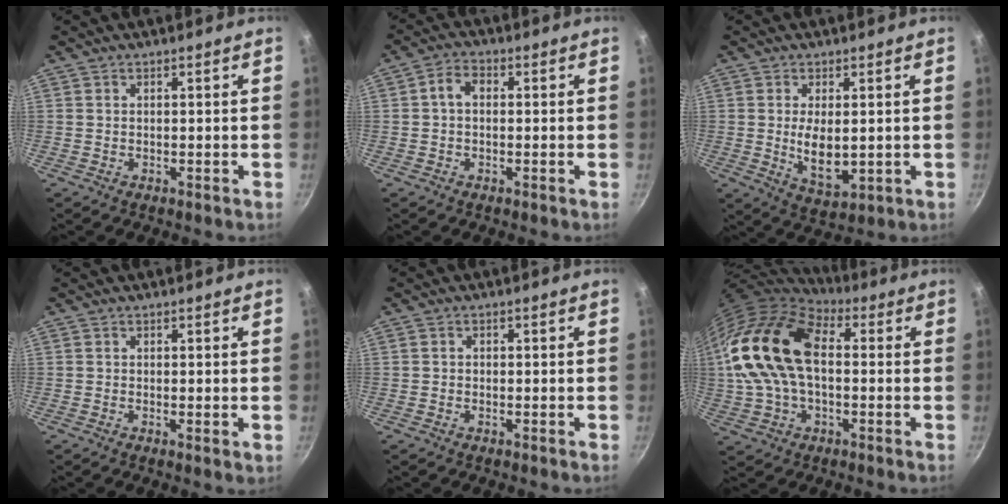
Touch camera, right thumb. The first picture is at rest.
{"total": 3.7, "force": [0.1, 2.7, 2.6], "torque": [-0.044, 0.012, -0.005]}
{"total": 7.6, "force": [0.1, 3.7, 6.7], "torque": [-0.112, -0.012, 0.016]}
{"total": 0.9, "force": [0.1, 0.3, 0.9], "torque": [-0.013, -0.008, -0.003]}
{"total": 0.8, "force": [-0.2, 0.7, 0.3], "torque": [-0.005, 0.003, -0.004]}
{"total": 21.6, "force": [2.2, 13.3, 17.0], "torque": [-0.333, 0.025, 0.033]}